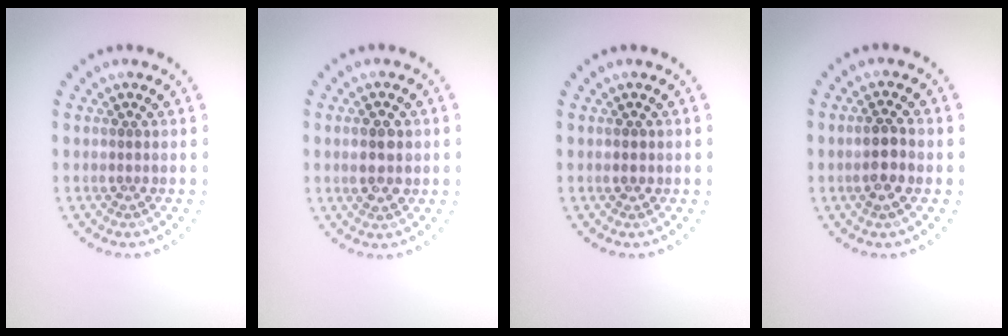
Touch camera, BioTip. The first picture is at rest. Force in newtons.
{"total": 2.5, "press": 2.4, "slide": 0.4}
{"total": 1.4, "press": 1.4, "slide": 0.1}
{"total": 2.5, "press": 2.4, "slide": 0.6}